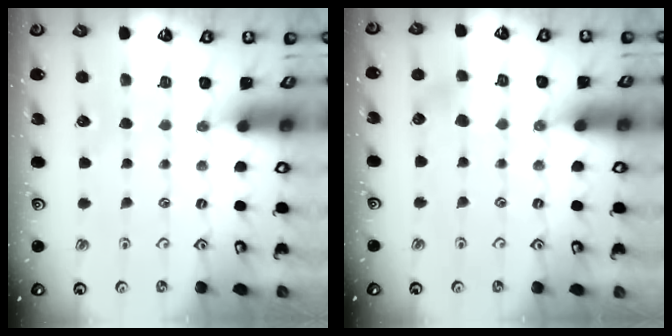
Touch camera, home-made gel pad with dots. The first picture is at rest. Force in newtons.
{"total": 3.6, "press": 3.6, "slide": 0.4}